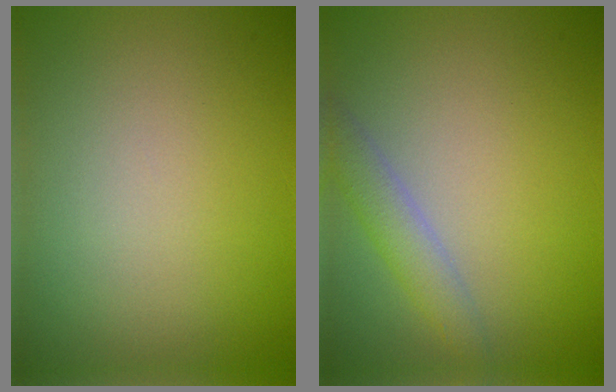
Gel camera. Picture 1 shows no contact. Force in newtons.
{"total": 2.5, "press": 2.5, "slide": 0.2}